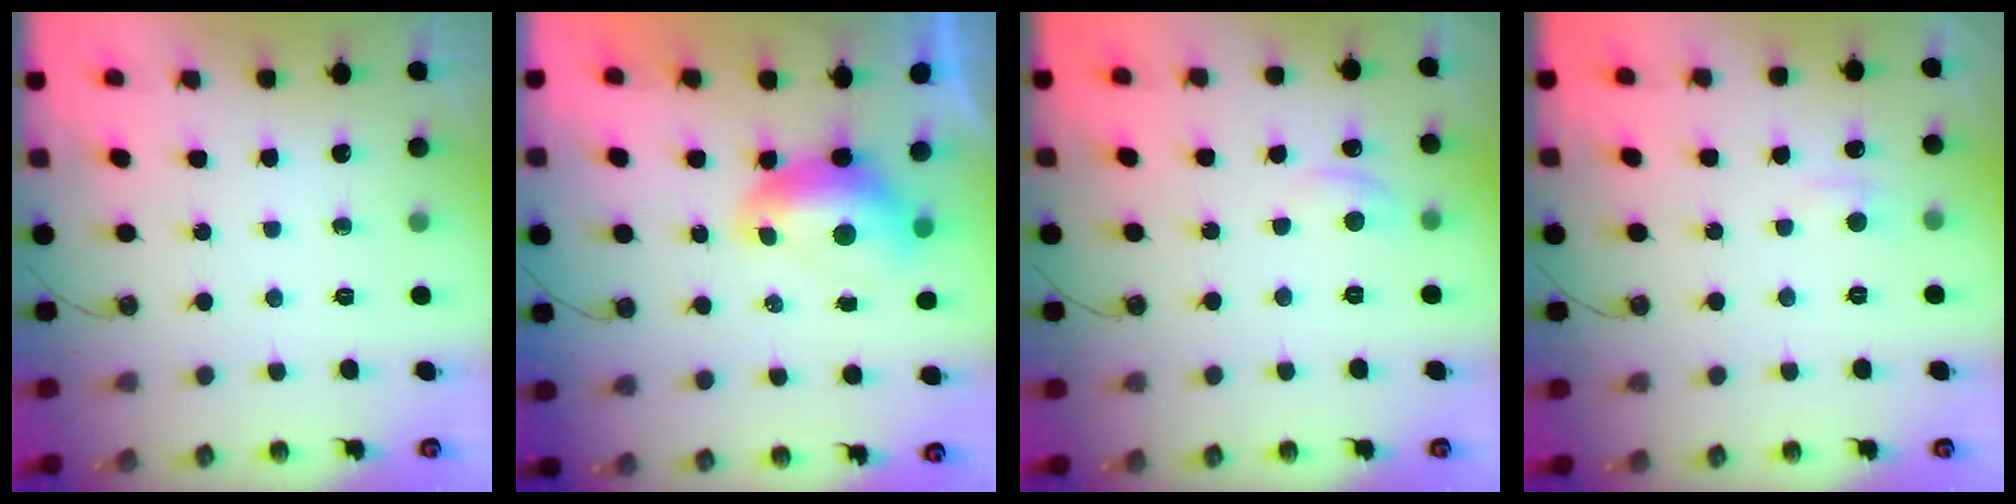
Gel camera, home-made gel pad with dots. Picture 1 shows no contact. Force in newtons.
{"total": 1.3, "press": 1.2, "slide": 0.6}
{"total": 1.0, "press": 0.7, "slide": 0.7}
{"total": 1.6, "press": 1.6, "slide": 0.4}